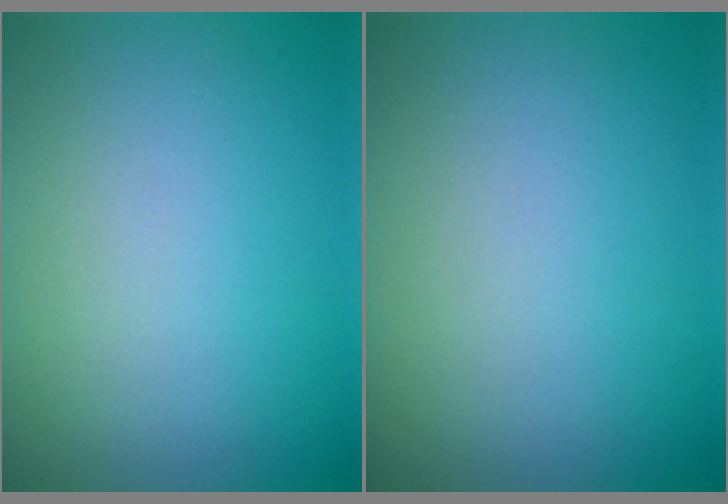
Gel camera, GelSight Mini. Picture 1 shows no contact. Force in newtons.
{"total": 0.0}